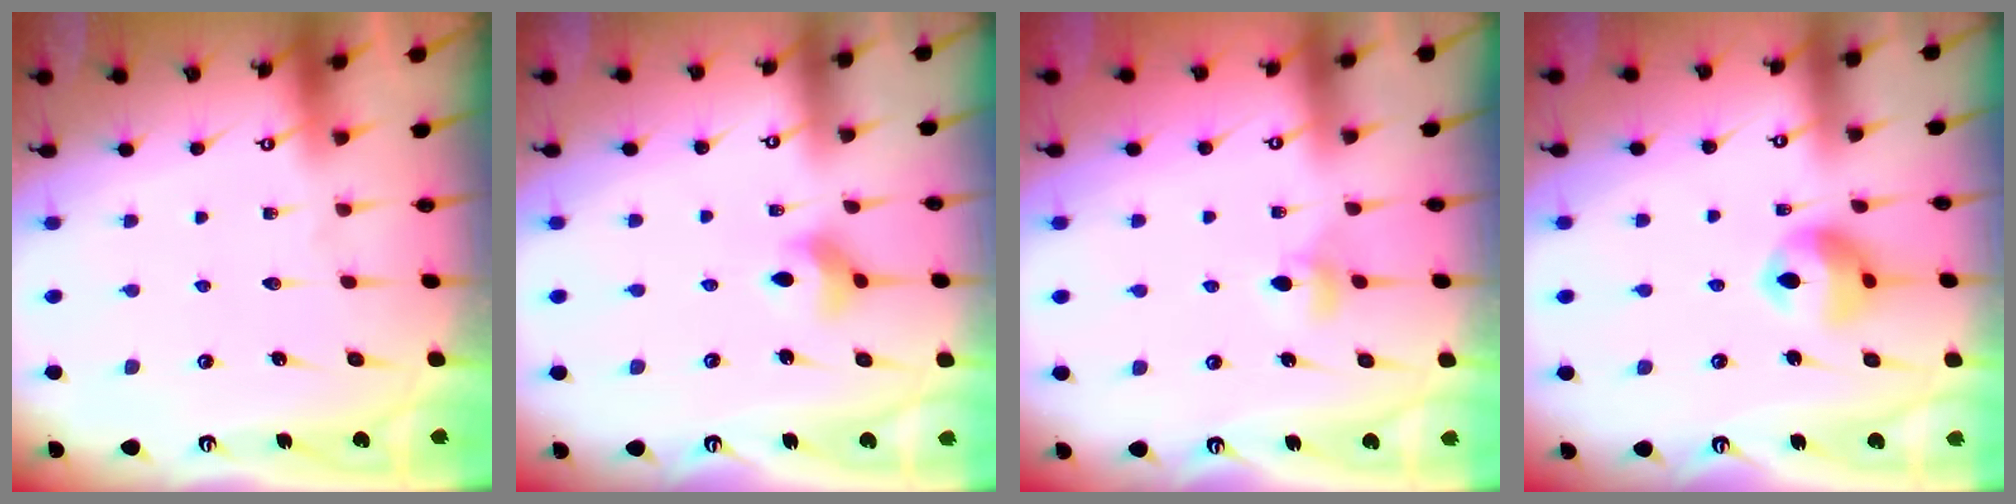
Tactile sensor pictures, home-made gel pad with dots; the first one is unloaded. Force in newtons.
{"total": 6.6, "press": 6.5, "slide": 1.2}
{"total": 4.0, "press": 4.0, "slide": 0.9}
{"total": 11.9, "press": 11.8, "slide": 1.6}